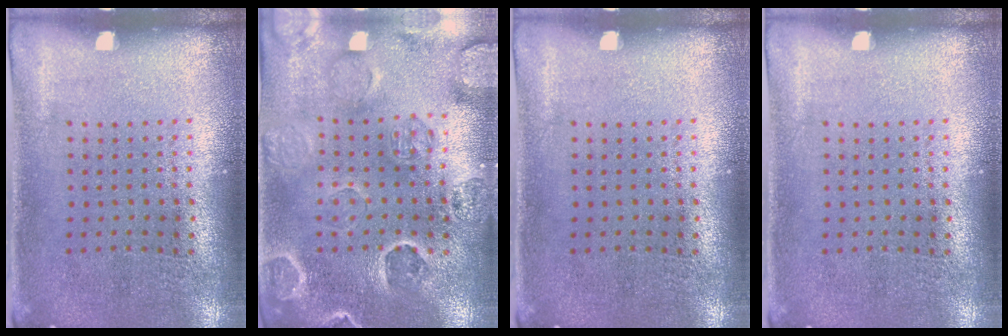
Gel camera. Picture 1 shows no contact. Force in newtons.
{"total": 2.7, "press": 2.7, "slide": 0.5}
{"total": 0.0}
{"total": 0.0}